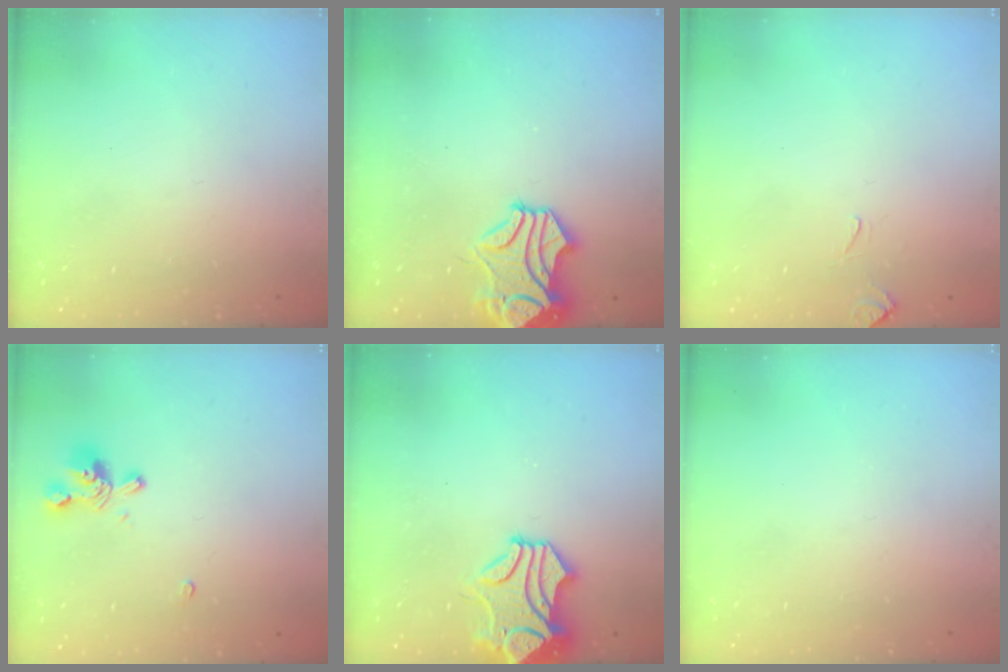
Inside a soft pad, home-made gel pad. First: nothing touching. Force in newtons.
{"total": 2.0, "press": 1.3, "slide": 1.5}
{"total": 1.1, "press": 1.0, "slide": 0.4}
{"total": 3.3, "press": 3.0, "slide": 1.2}
{"total": 1.3, "press": 0.5, "slide": 1.3}
{"total": 0.0}